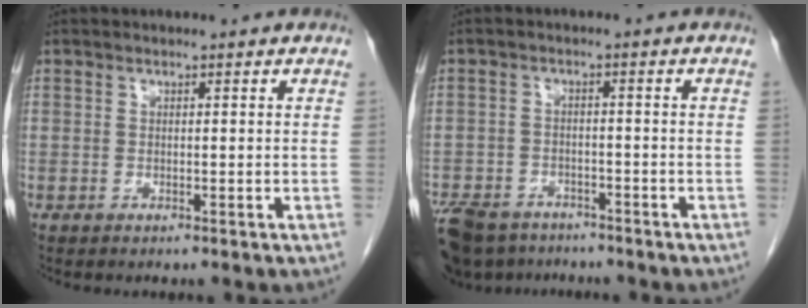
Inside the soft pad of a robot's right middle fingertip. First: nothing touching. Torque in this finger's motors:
{"motor_torque": [1.11, -1.03, 0.94, 0.21]}